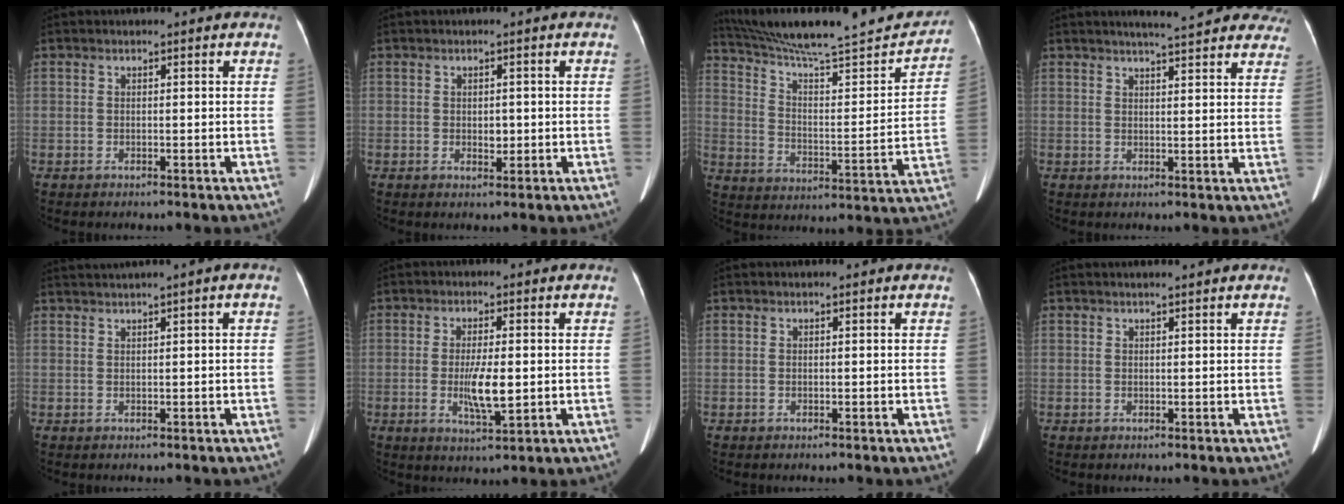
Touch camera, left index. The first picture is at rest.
{"total": 1.7, "force": [-0.1, 1.1, 1.3], "torque": [-0.020, -0.001, 0.001]}
{"total": 24.3, "force": [22.1, 2.2, 9.8], "torque": [-0.159, -0.020, 0.318]}
{"total": 15.5, "force": [14.2, 2.4, 5.9], "torque": [-0.058, -0.007, 0.156]}
{"total": 2.4, "force": [1.4, -0.5, 1.9], "torque": [-0.043, 0.013, 0.034]}
{"total": 5.8, "force": [-0.6, 1.1, 5.6], "torque": [-0.109, -0.012, -0.010]}
{"total": 0.0}
{"total": 2.1, "force": [1.9, 0.0, 1.0], "torque": [-0.011, 0.015, 0.024]}